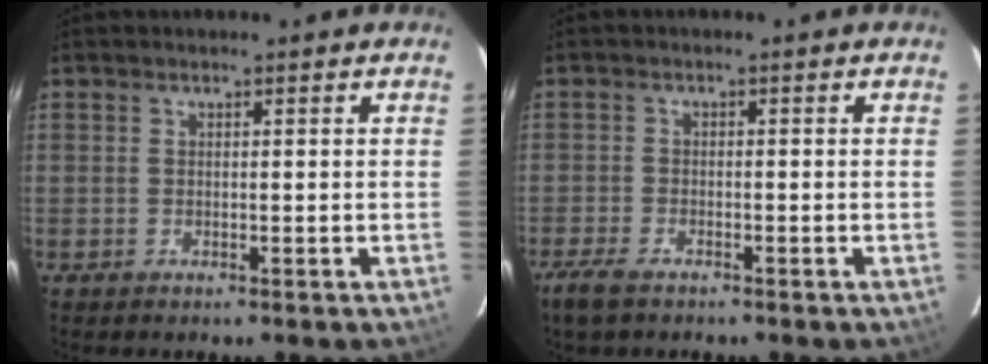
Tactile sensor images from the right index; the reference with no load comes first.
{"total": 4.5, "force": [-3.4, 1.7, 2.4], "torque": [-0.070, -0.011, -0.070]}